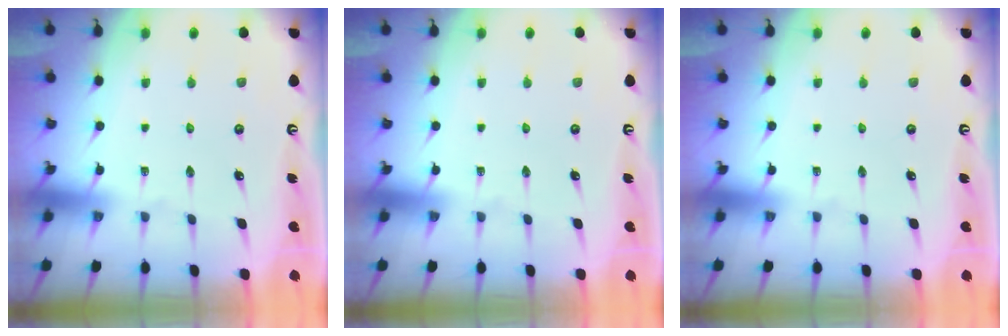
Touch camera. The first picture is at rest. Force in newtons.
{"total": 0.0}
{"total": 0.0}